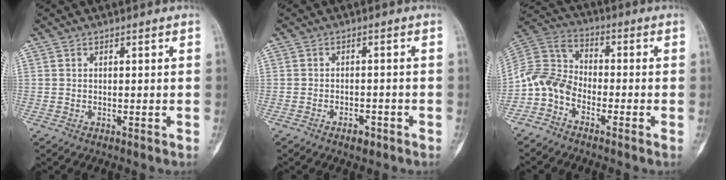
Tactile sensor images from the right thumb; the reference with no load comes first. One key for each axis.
{"total": 2.8, "fx": -1.9, "fy": 1.4, "fz": 1.4, "tx": -0.012, "ty": 0.011, "tz": -0.026}
{"total": 9.4, "fx": -4.6, "fy": 6.6, "fz": 4.8, "tx": -0.091, "ty": 0.054, "tz": -0.109}